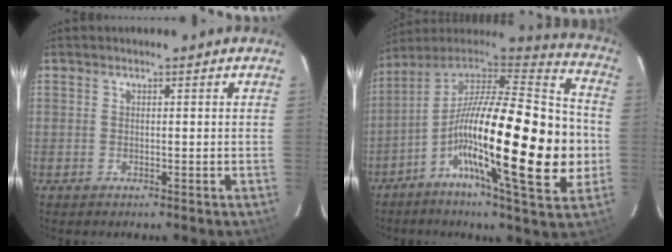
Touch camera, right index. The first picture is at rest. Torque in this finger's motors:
{"motor_torque": [2.14, 0.00, 1.05, 0.21]}